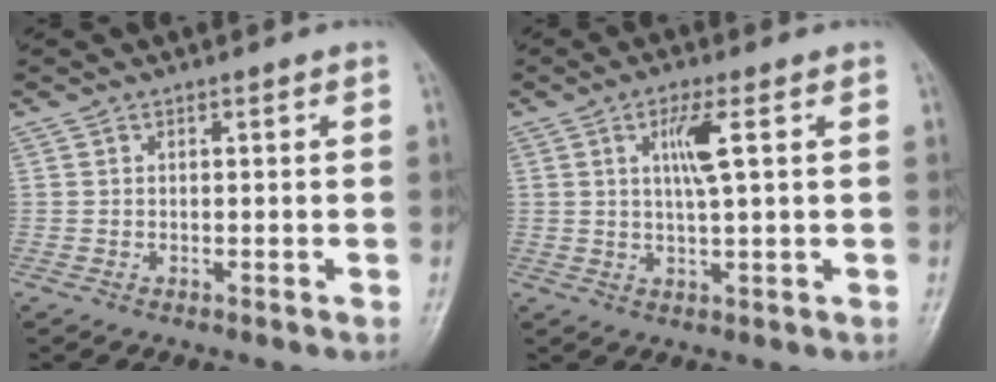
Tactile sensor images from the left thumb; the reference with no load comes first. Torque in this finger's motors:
{"motor_torque": [1.01, 0.69, 0.74, 0.01, 0.22]}